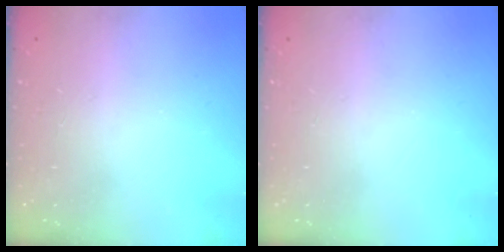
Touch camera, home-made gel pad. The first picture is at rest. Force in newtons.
{"total": 0.0}